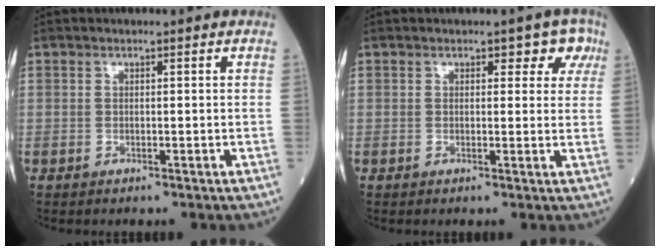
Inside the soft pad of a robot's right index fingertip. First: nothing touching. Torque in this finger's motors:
{"motor_torque": [0.26, 0.20, 0.01, 0.03]}